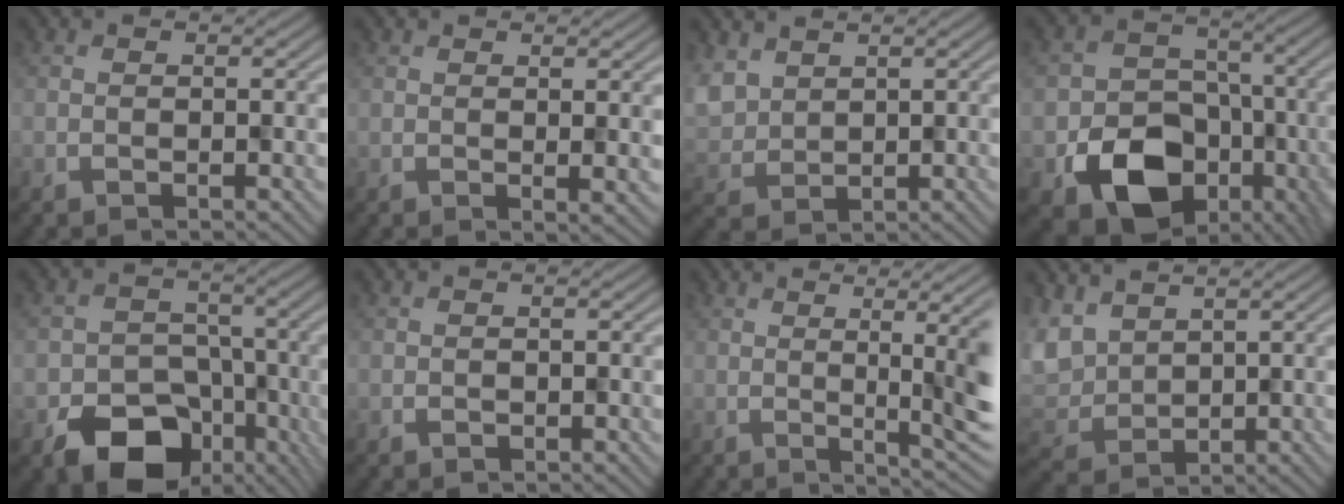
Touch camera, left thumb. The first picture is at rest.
{"total": 2.7, "force": [0.5, 0.5, 2.6], "torque": [-0.042, -0.005, 0.013]}
{"total": 4.9, "force": [2.3, 3.6, 2.4], "torque": [-0.068, -0.009, 0.046]}
{"total": 12.6, "force": [-5.0, 9.6, 6.5], "torque": [-0.126, -0.046, -0.078]}
{"total": 10.6, "force": [-5.2, 7.6, 5.2], "torque": [-0.086, -0.025, -0.085]}
{"total": 0.5, "force": [-0.1, 0.5, 0.1], "torque": [-0.001, -0.001, -0.001]}
{"total": 8.0, "force": [1.3, 1.5, 7.8], "torque": [-0.105, 0.003, 0.035]}
{"total": 6.4, "force": [3.2, 4.2, 3.6], "torque": [-0.107, -0.007, 0.064]}